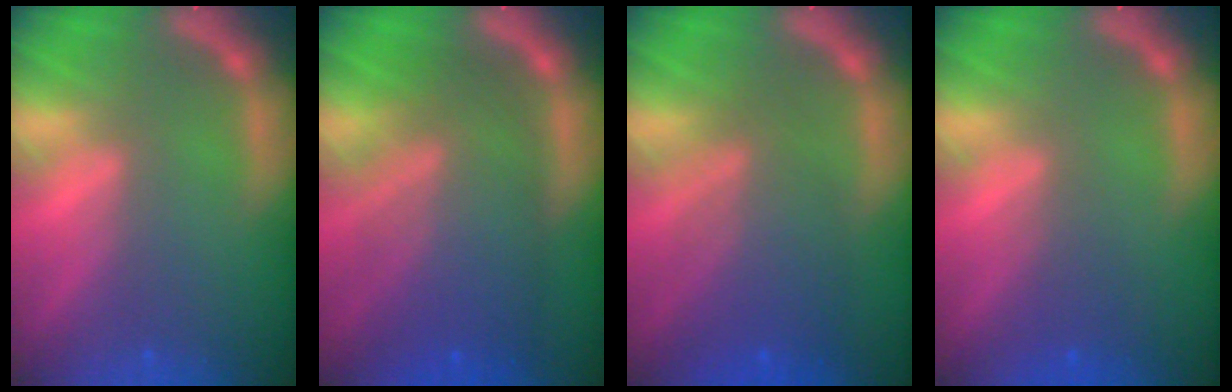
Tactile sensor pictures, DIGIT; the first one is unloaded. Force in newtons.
{"total": 9.5}
{"total": 6.6}
{"total": 2.0}